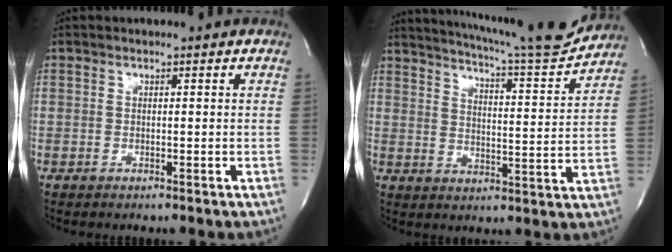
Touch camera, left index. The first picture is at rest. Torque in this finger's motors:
{"motor_torque": [0.47, -0.82, 0.30, 0.07]}